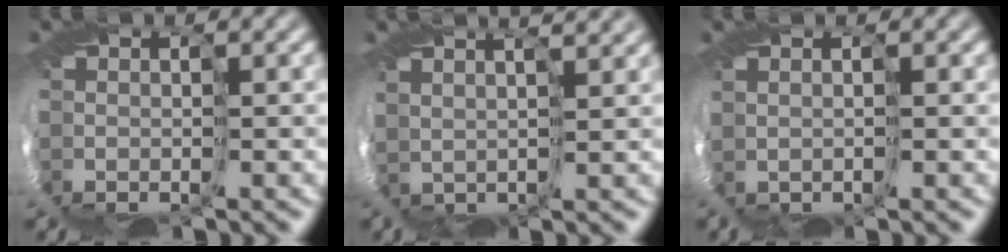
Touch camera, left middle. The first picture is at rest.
{"total": 5.7, "force": [4.5, 2.0, 2.9], "torque": [-0.041, 0.043, 0.054]}
{"total": 0.8, "force": [0.1, -0.5, -0.6], "torque": [0.012, 0.004, 0.007]}